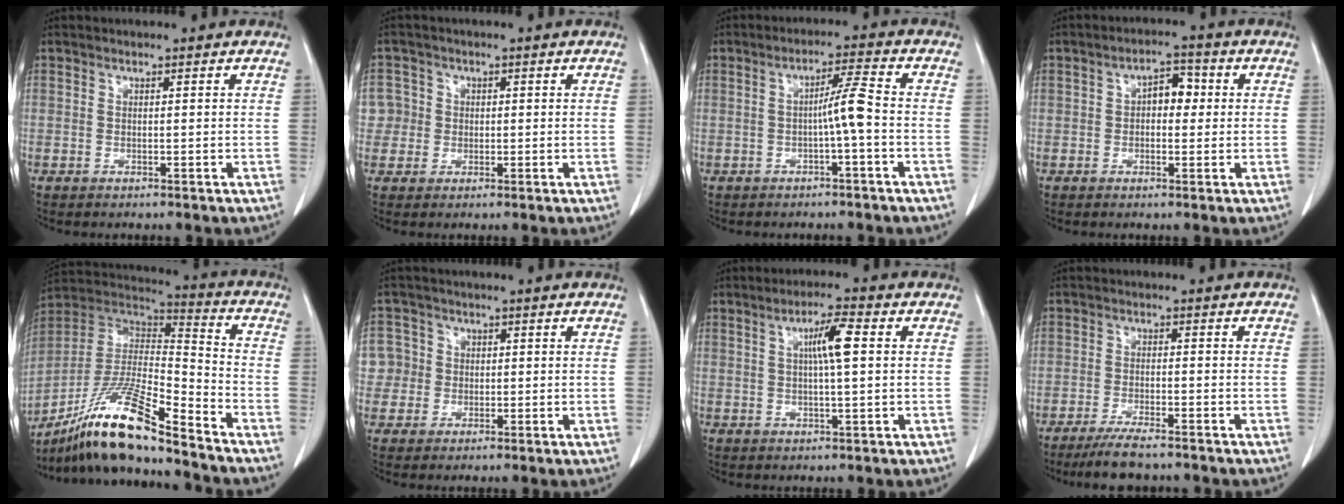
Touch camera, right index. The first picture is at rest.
{"total": 4.0, "force": [0.1, 4.0, -0.1], "torque": [0.014, 0.015, 0.001]}
{"total": 4.4, "force": [-1.0, -0.4, 4.3], "torque": [-0.070, 0.010, -0.015]}
{"total": 4.3, "force": [0.4, 2.4, 3.5], "torque": [-0.051, 0.021, 0.003]}
{"total": 17.8, "force": [-13.8, 1.2, 11.1], "torque": [-0.224, -0.001, -0.258]}
{"total": 5.4, "force": [0.3, 5.4, 0.1], "torque": [0.002, 0.022, 0.007]}
{"total": 5.6, "force": [1.2, 0.4, 5.4], "torque": [-0.093, 0.007, 0.018]}
{"total": 6.0, "force": [-5.1, 0.5, 3.2], "torque": [-0.053, -0.012, -0.088]}